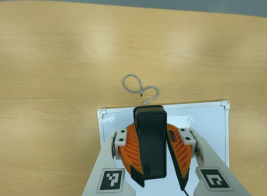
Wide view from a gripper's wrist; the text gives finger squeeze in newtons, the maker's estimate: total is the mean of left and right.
{"total": 10.7, "left": 10.9, "right": 10.6}